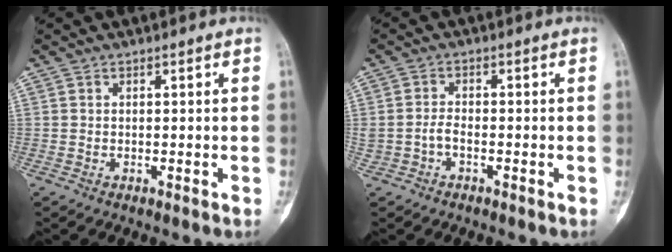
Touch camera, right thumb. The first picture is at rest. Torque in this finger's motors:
{"motor_torque": [-0.32, -0.38, 0.20, 0.11, 0.12]}